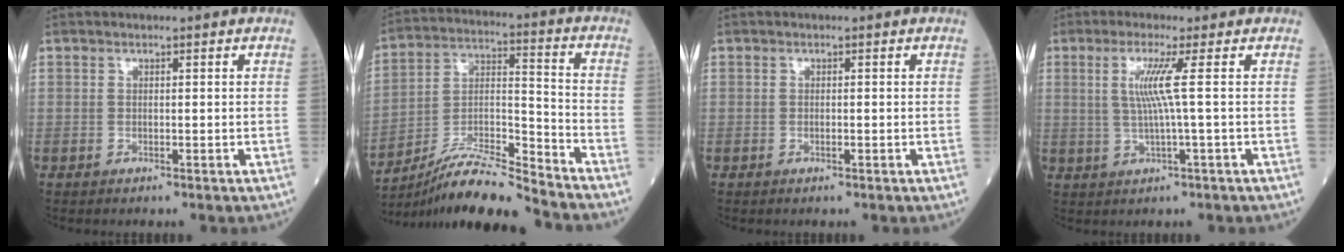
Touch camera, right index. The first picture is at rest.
{"total": 14.1, "force": [-13.0, -0.5, 5.4], "torque": [-0.099, 0.012, -0.235]}
{"total": 0.7, "force": [-0.3, 0.1, 0.7], "torque": [-0.014, -0.002, -0.003]}
{"total": 4.8, "force": [0.8, -1.3, 4.5], "torque": [-0.094, -0.001, 0.019]}